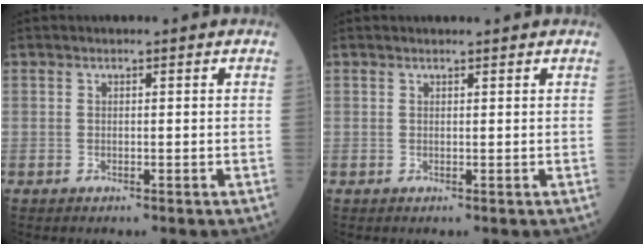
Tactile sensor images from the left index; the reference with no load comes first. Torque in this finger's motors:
{"motor_torque": [0.79, -1.35, -0.17, -0.06]}